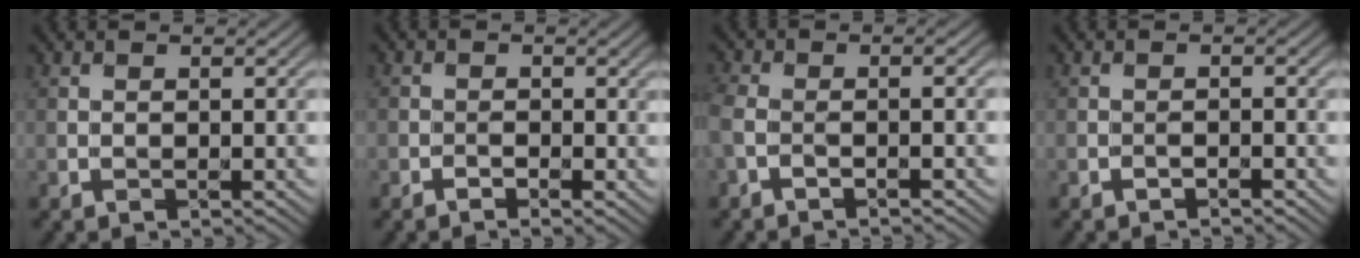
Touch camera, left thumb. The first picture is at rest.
{"total": 1.7, "force": [-0.5, 1.5, -0.4], "torque": [0.028, -0.003, -0.021]}
{"total": 3.3, "force": [-1.4, 1.1, 2.8], "torque": [-0.058, -0.006, -0.019]}
{"total": 0.7, "force": [-0.7, 0.1, -0.1], "torque": [0.005, 0.001, -0.013]}